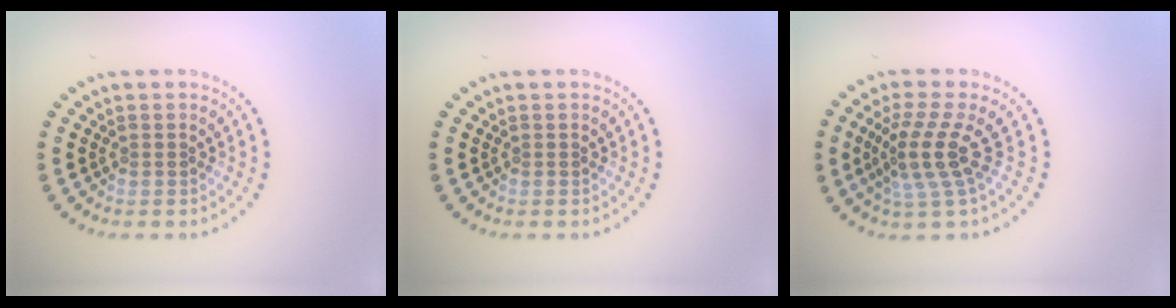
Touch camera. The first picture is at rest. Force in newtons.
{"total": 0.0}
{"total": 3.9, "press": 2.7, "slide": 2.8}